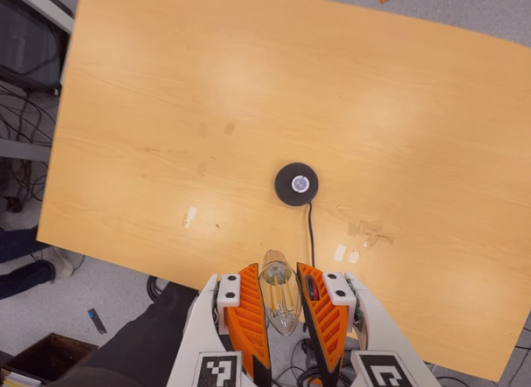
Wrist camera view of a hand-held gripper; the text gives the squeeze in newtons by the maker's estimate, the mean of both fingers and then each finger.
{"total": 8.6, "left": 7.9, "right": 9.3}